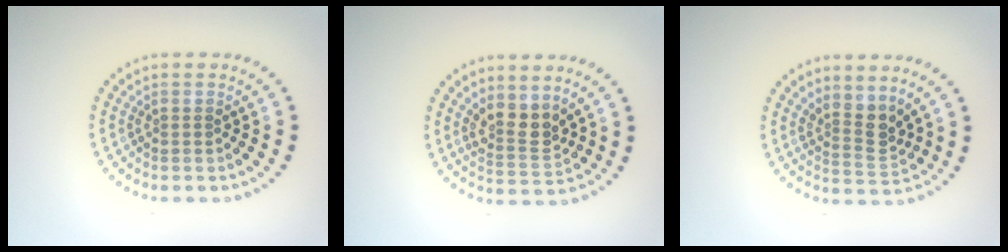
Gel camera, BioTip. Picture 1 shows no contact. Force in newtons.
{"total": 2.8, "press": 2.4, "slide": 1.5}
{"total": 2.7, "press": 2.0, "slide": 1.8}